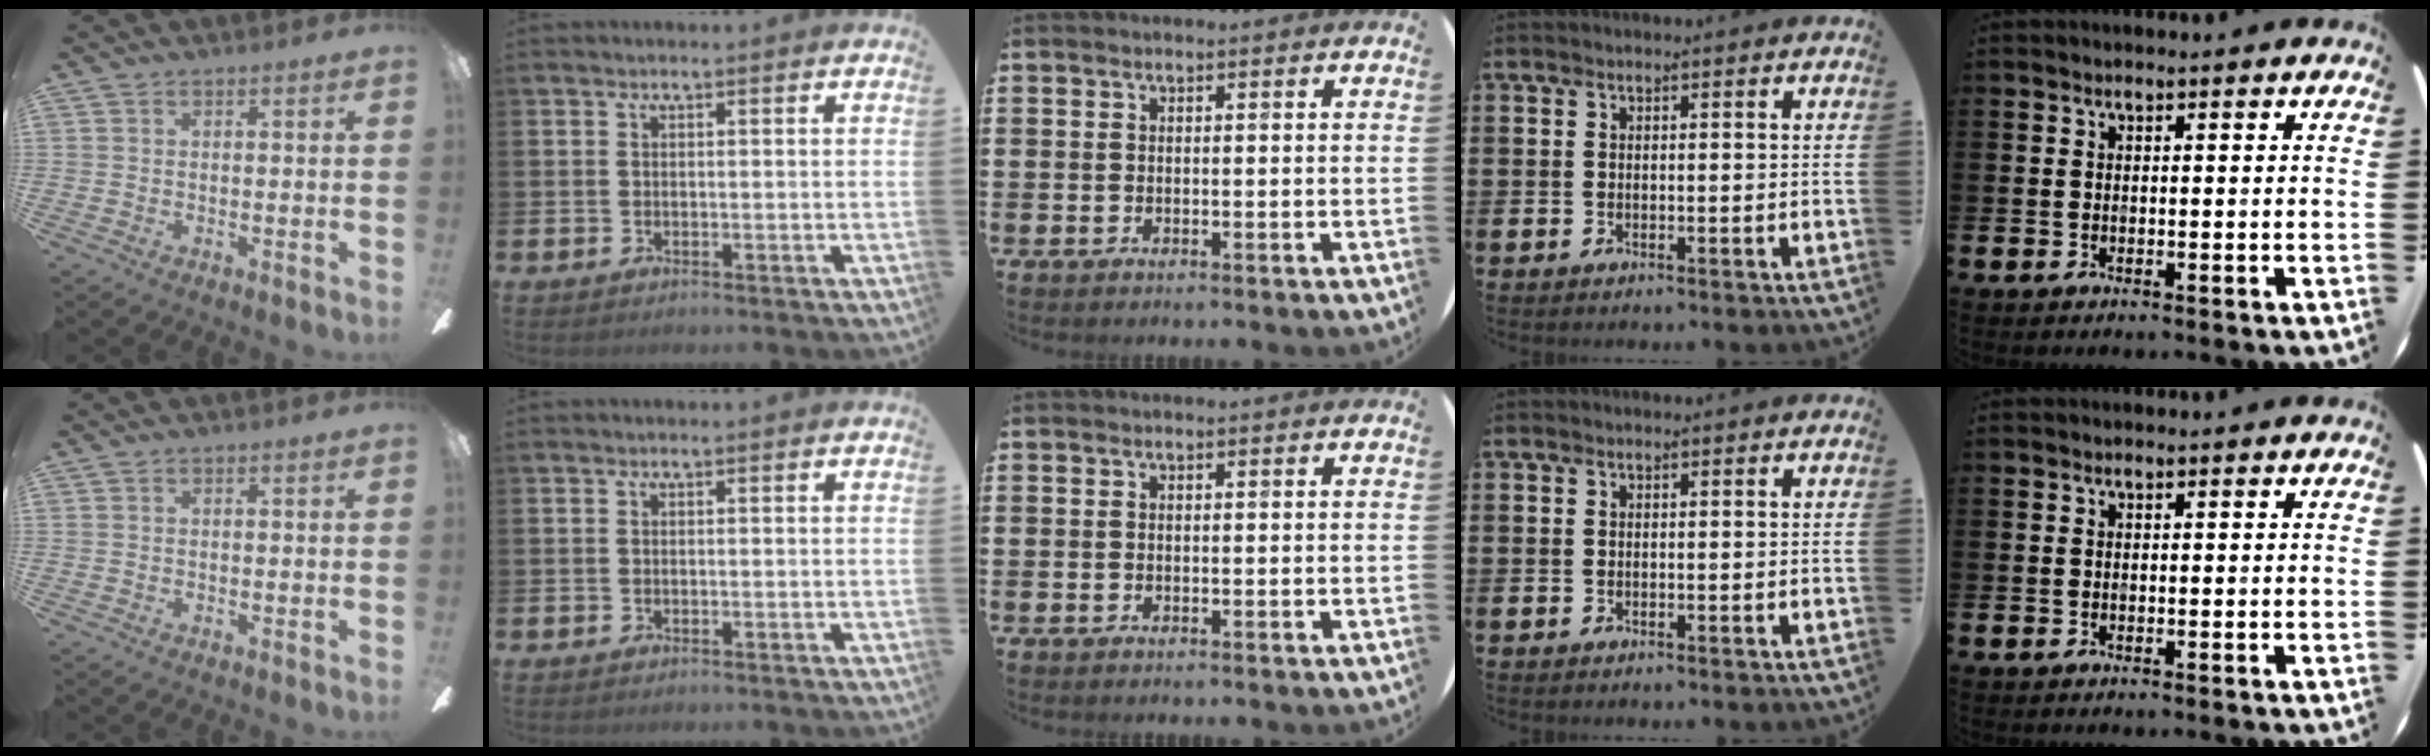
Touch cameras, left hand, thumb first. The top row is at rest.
{}